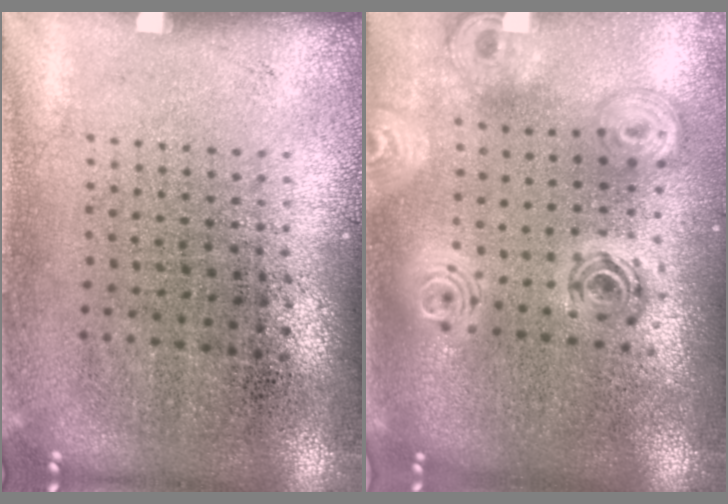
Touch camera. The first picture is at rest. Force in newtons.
{"total": 2.4, "press": 1.9, "slide": 1.5}